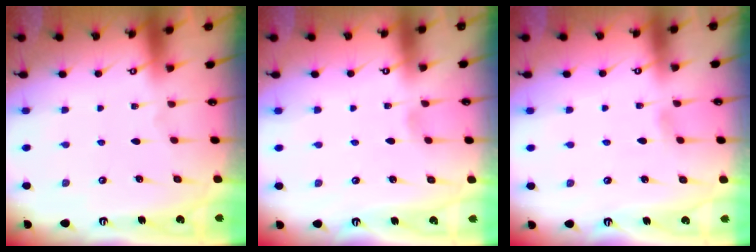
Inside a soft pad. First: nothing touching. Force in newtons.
{"total": 2.1, "press": 2.1, "slide": 0.2}
{"total": 2.8, "press": 2.8, "slide": 0.2}